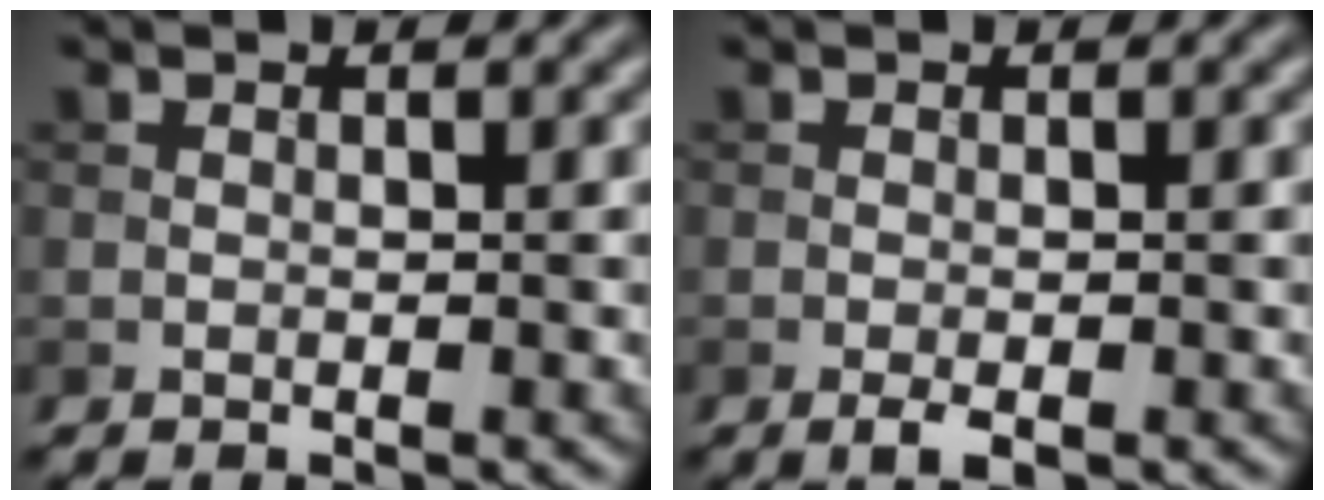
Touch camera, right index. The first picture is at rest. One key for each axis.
{"total": 1.4, "fx": -0.7, "fy": 0.4, "fz": 1.2, "tx": -0.022, "ty": -0.005, "tz": -0.012}